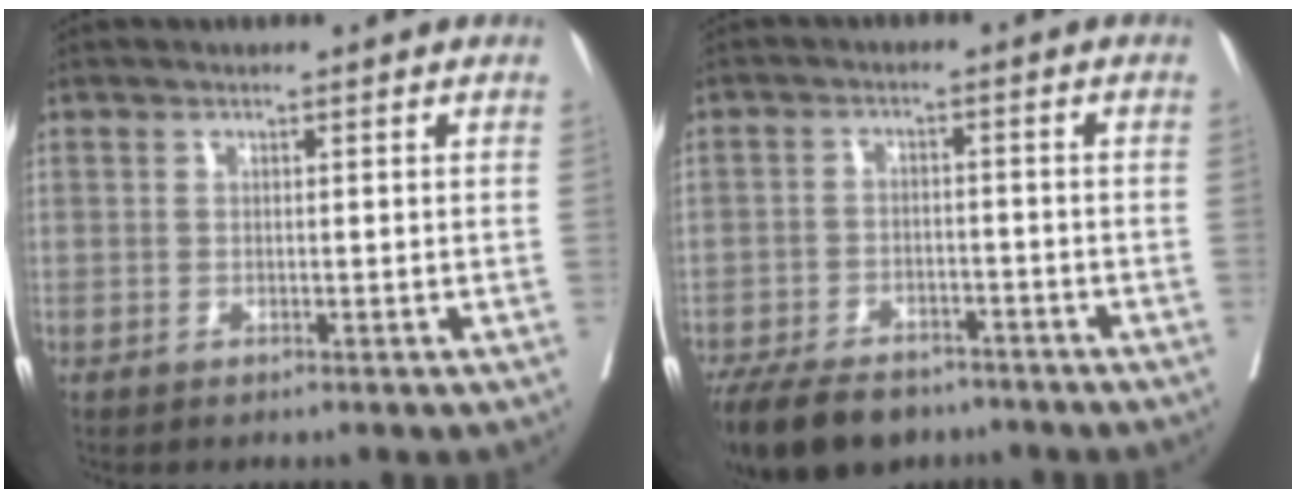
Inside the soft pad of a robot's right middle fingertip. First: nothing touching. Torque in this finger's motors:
{"motor_torque": [0.89, -0.86, 0.21, 0.10]}